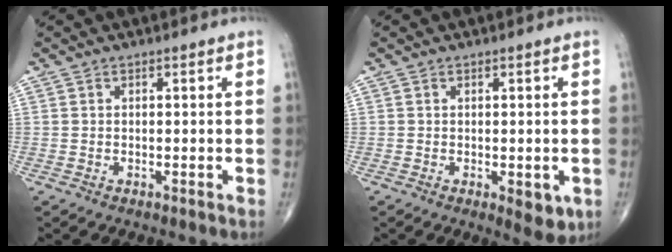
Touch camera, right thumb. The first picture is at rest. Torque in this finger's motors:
{"motor_torque": [0.22, 1.07, -0.09, -0.06, 0.12]}